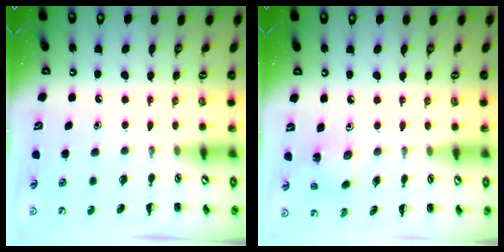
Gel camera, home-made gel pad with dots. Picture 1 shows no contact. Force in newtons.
{"total": 1.8, "press": 1.7, "slide": 0.8}